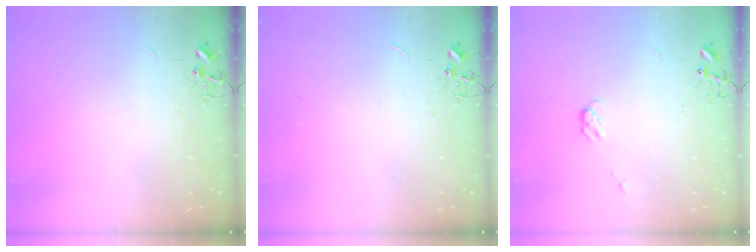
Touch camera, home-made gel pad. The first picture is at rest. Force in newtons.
{"total": 0.0}
{"total": 3.5, "press": 3.5, "slide": 0.5}